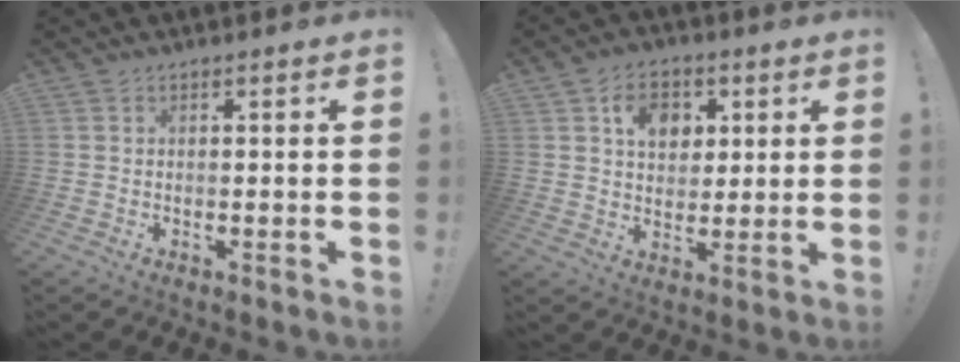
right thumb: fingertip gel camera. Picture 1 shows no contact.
{"total": 9.4, "force": [3.9, 7.3, 4.5], "torque": [-0.063, -0.010, 0.073]}